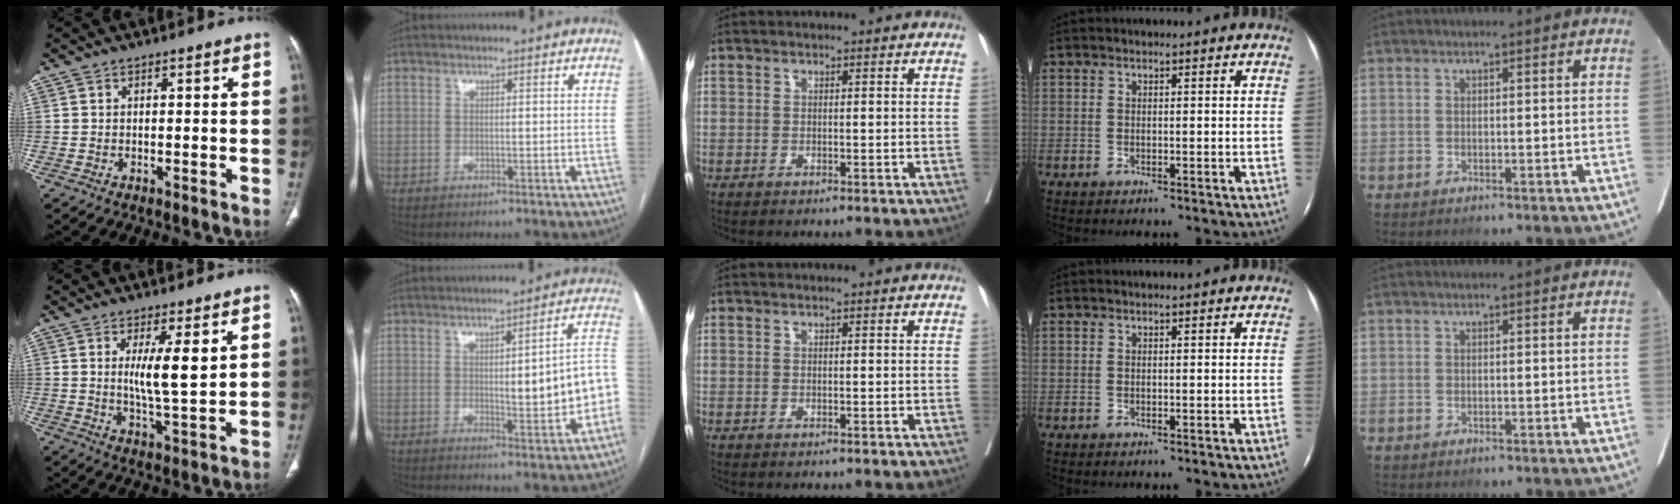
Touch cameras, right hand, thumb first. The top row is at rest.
{"thumb": {"total": 7.9, "force": [2.4, 1.6, 7.4], "torque": [-0.124, -0.029, 0.047]}, "index": {"total": 9.7, "force": [-1.3, 1.9, 9.5], "torque": [-0.113, 0.021, -0.011]}}